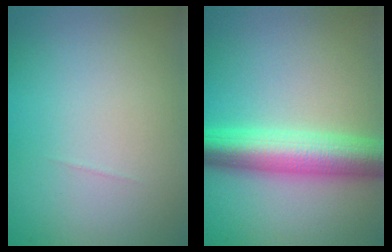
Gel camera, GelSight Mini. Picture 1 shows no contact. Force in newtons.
{"total": 7.0, "press": 7.0, "slide": 0.1}